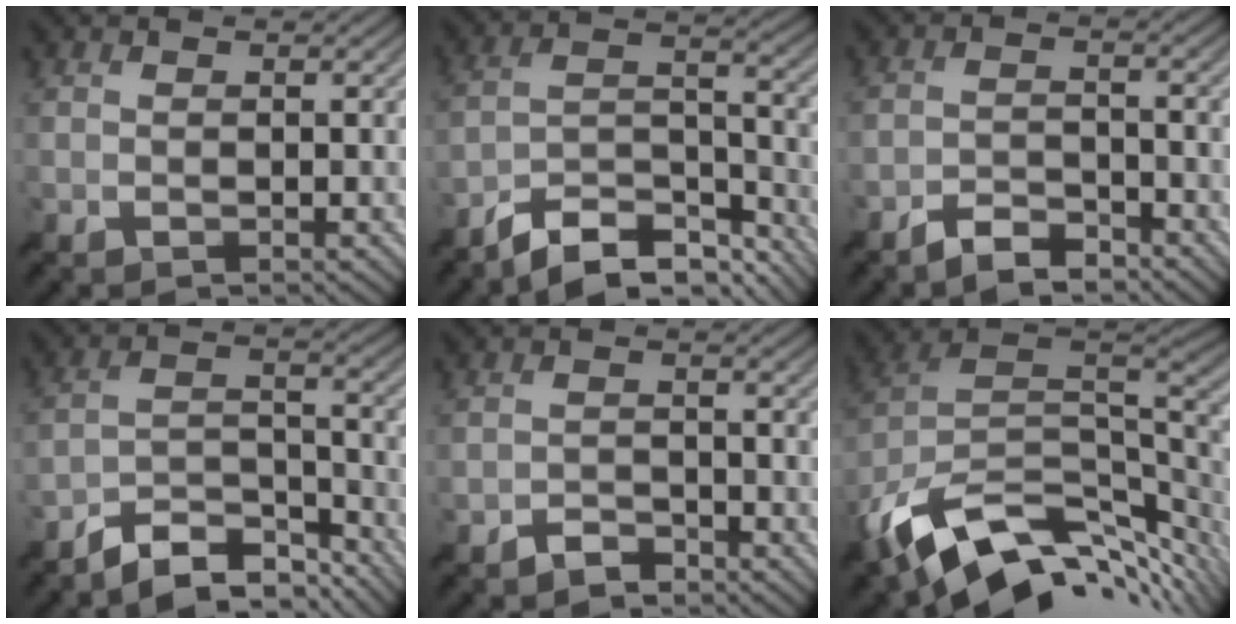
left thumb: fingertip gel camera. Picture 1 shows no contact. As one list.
[{"total": 10.7, "force": [-9.0, 2.9, 4.9], "torque": [-0.081, 0.004, -0.172]}, {"total": 4.1, "force": [-3.6, 1.1, 1.6], "torque": [-0.025, 0.001, -0.073]}, {"total": 8.6, "force": [-7.6, 2.4, 3.3], "torque": [-0.049, 0.003, -0.144]}, {"total": 2.2, "force": [-2.0, 0.8, 0.5], "torque": [0.000, 0.003, -0.043]}, {"total": 15.5, "force": [-6.0, 8.7, 11.3], "torque": [-0.242, -0.022, -0.097]}]